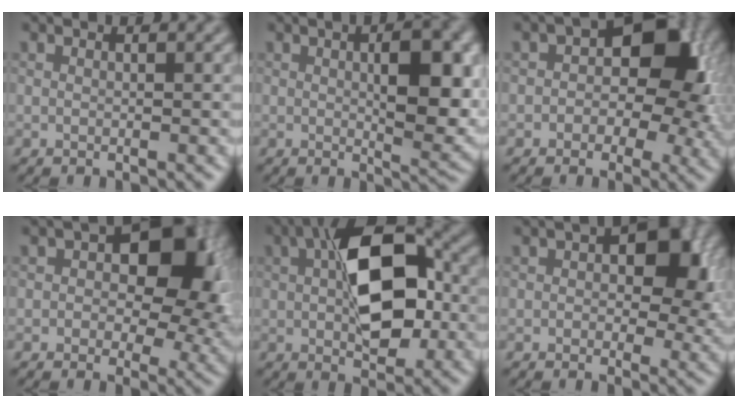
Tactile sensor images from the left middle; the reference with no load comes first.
{"total": 6.1, "force": [0.9, 1.5, 5.8], "torque": [-0.085, 0.004, 0.030]}
{"total": 7.4, "force": [0.4, 4.8, 5.7], "torque": [-0.066, 0.015, 0.007]}
{"total": 8.9, "force": [1.3, 5.5, 6.9], "torque": [-0.096, 0.010, 0.027]}
{"total": 8.8, "force": [0.8, 4.4, 7.6], "torque": [-0.134, 0.021, 0.019]}
{"total": 6.5, "force": [1.2, 3.6, 5.2], "torque": [-0.080, 0.013, 0.028]}